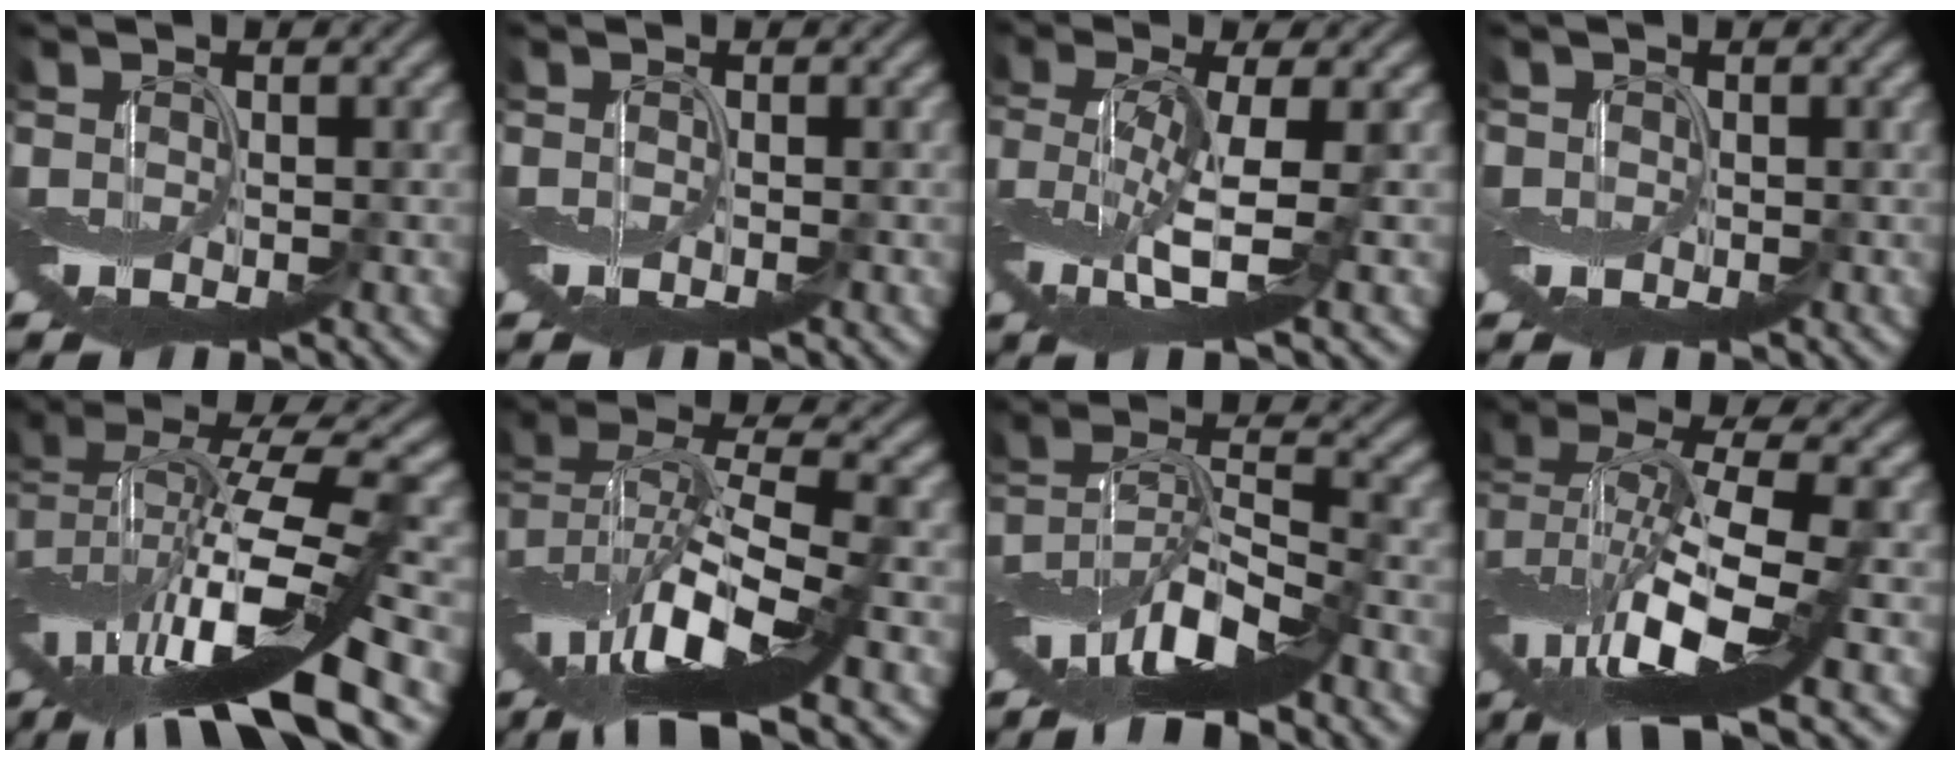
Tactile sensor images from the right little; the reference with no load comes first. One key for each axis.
{"total": 0.6, "fx": -0.3, "fy": -0.3, "fz": 0.4, "tx": -0.008, "ty": -0.003, "tz": -0.007}
{"total": 5.5, "fx": -0.9, "fy": 1.2, "fz": 5.3, "tx": -0.117, "ty": 0.005, "tz": -0.024}
{"total": 1.6, "fx": 0.0, "fy": 1.6, "fz": 0.3, "tx": -0.007, "ty": 0.008, "tz": -0.005}
{"total": 15.1, "fx": -3.6, "fy": 3.9, "fz": 14.1, "tx": -0.256, "ty": 0.016, "tz": -0.061}
{"total": 12.0, "fx": -3.9, "fy": 3.6, "fz": 10.7, "tx": -0.194, "ty": 0.012, "tz": -0.070}
{"total": 11.1, "fx": -6.6, "fy": 3.1, "fz": 8.4, "tx": -0.149, "ty": 0.009, "tz": -0.130}
{"total": 12.2, "fx": -2.5, "fy": 3.7, "fz": 11.4, "tx": -0.218, "ty": 0.007, "tz": -0.045}